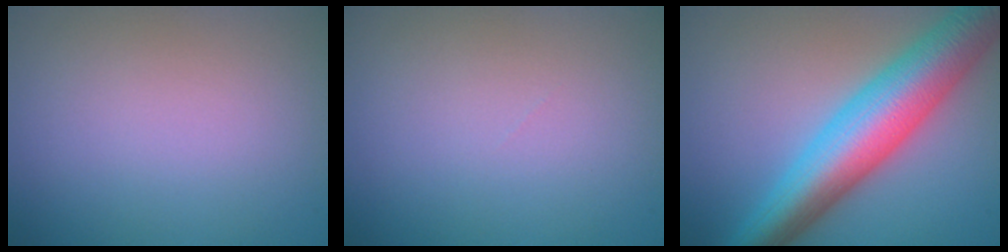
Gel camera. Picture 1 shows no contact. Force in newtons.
{"total": 0.0}
{"total": 9.5, "press": 9.5, "slide": 0.4}